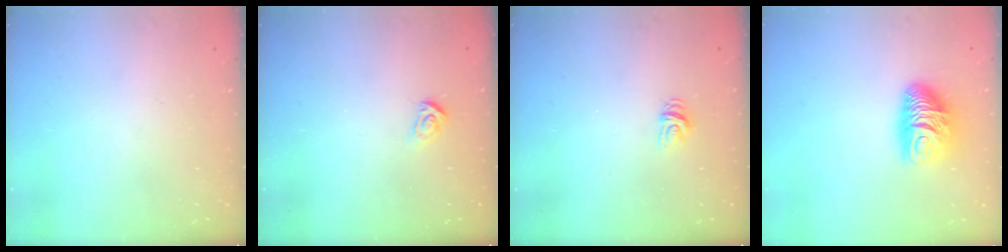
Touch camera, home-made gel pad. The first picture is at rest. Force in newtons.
{"total": 3.6, "press": 3.6, "slide": 0.3}
{"total": 4.3, "press": 4.3, "slide": 0.3}
{"total": 10.3, "press": 10.3, "slide": 0.8}